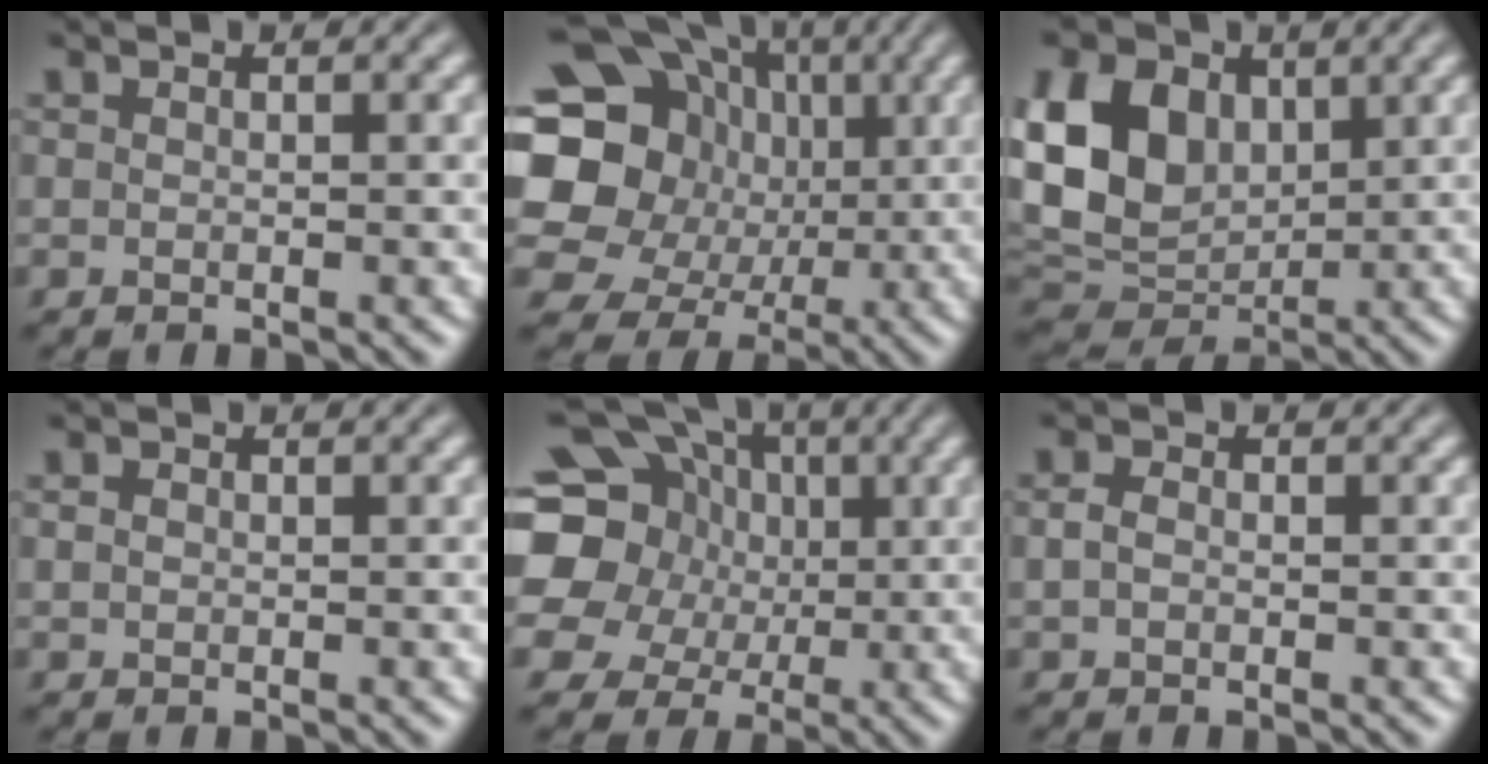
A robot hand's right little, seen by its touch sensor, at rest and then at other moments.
{"total": 18.7, "force": [1.2, 16.9, 7.9], "torque": [-0.181, 0.027, -0.011]}
{"total": 9.9, "force": [2.5, 7.3, 6.2], "torque": [-0.153, 0.010, 0.040]}
{"total": 0.7, "force": [0.1, 0.6, 0.3], "torque": [-0.005, 0.000, 0.001]}
{"total": 19.3, "force": [3.2, 17.3, 8.0], "torque": [-0.179, 0.017, 0.017]}
{"total": 1.2, "force": [-0.1, 0.9, 0.8], "torque": [-0.017, 0.002, -0.006]}